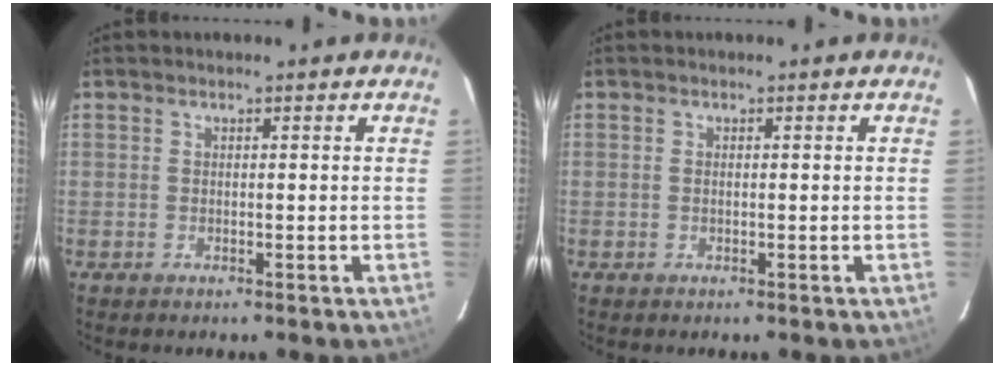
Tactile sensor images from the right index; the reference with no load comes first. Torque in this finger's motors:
{"motor_torque": [-0.11, 0.07, -0.03, 0.00]}